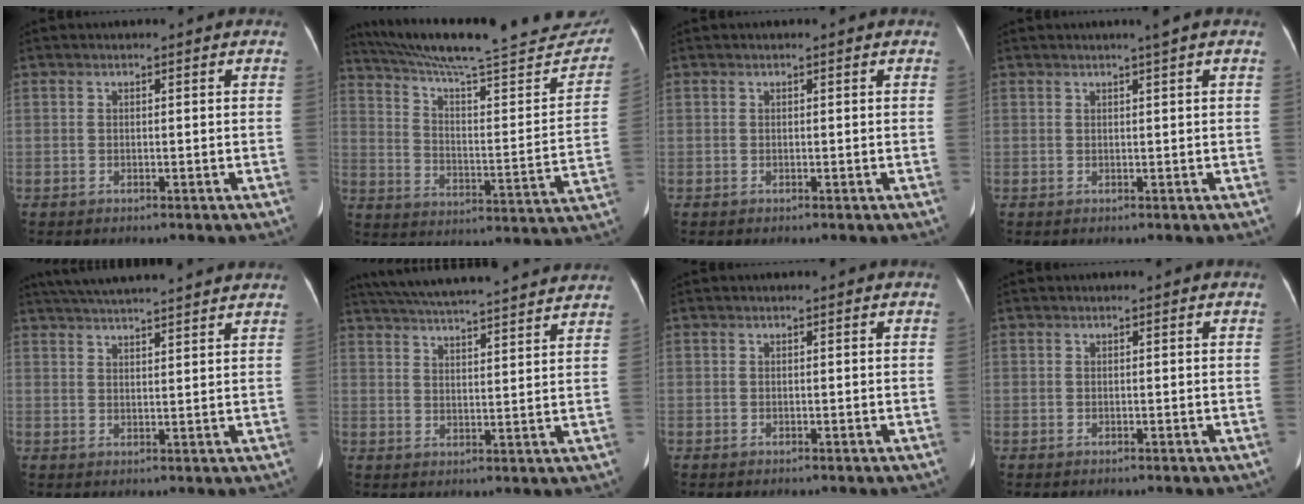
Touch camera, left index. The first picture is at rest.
{"total": 30.1, "force": [26.6, 4.5, 13.4], "torque": [-0.212, -0.049, 0.349]}
{"total": 0.0}
{"total": 1.0, "force": [0.5, -0.4, 0.7], "torque": [-0.022, -0.007, 0.015]}
{"total": 14.9, "force": [13.5, 0.8, 6.3], "torque": [-0.109, 0.042, 0.191]}
{"total": 22.5, "force": [20.6, 1.8, 9.0], "torque": [-0.153, 0.027, 0.281]}
{"total": 0.0}
{"total": 0.0}